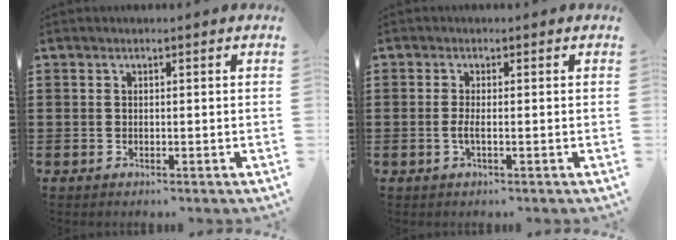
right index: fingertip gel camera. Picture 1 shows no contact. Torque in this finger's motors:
{"motor_torque": [2.14, 0.00, 0.02, 0.03]}